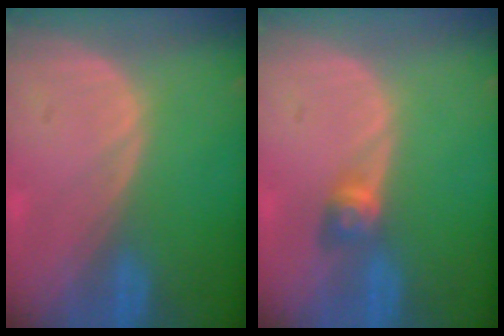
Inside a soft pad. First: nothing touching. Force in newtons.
{"total": 2.9, "press": 2.5, "slide": 1.5}